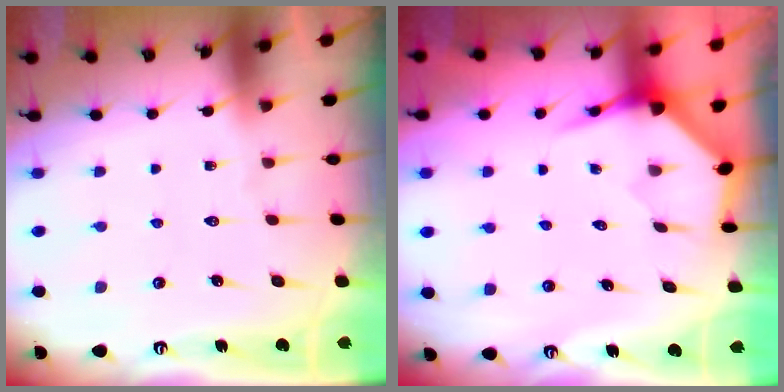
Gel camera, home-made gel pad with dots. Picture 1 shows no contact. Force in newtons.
{"total": 4.0, "press": 3.9, "slide": 0.4}